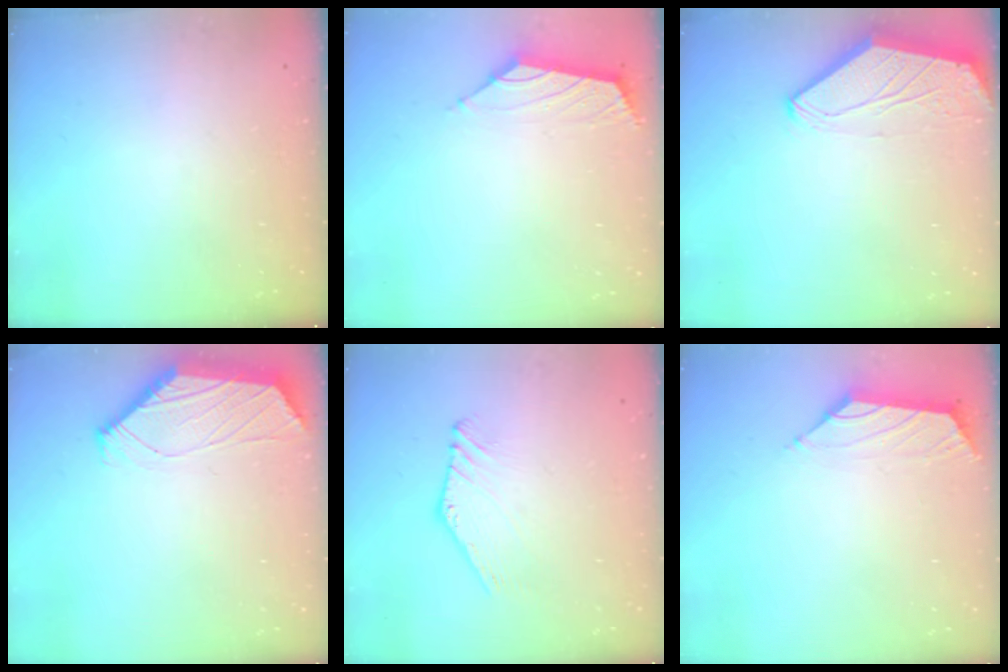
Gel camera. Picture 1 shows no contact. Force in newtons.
{"total": 1.6, "press": 1.4, "slide": 0.7}
{"total": 0.0}
{"total": 1.0, "press": 0.9, "slide": 0.5}
{"total": 2.0, "press": 2.0, "slide": 0.0}
{"total": 1.7, "press": 1.6, "slide": 0.6}